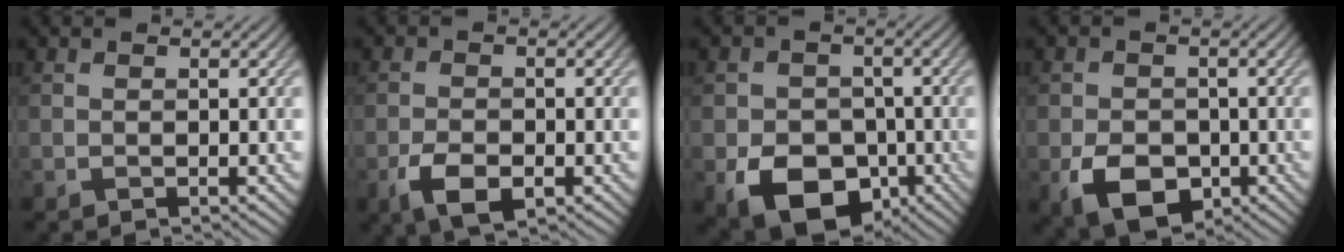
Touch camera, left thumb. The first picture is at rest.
{"total": 4.6, "force": [-2.2, 2.5, 3.2], "torque": [-0.065, -0.009, -0.044]}
{"total": 9.9, "force": [-4.2, 7.2, 5.3], "torque": [-0.099, -0.028, -0.077]}
{"total": 6.5, "force": [-2.5, 4.6, 3.8], "torque": [-0.077, -0.016, -0.047]}